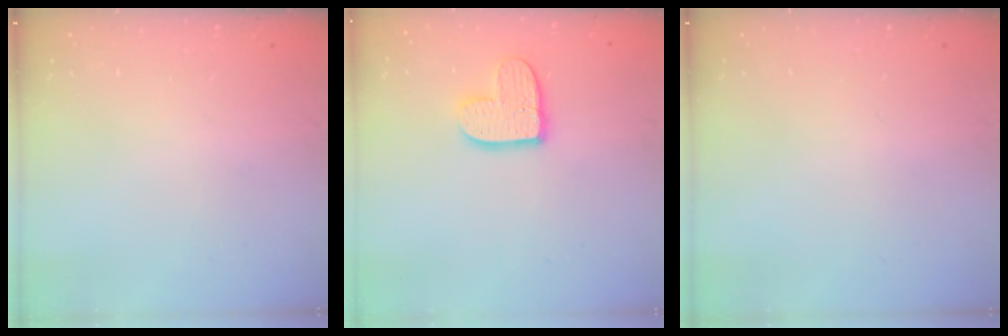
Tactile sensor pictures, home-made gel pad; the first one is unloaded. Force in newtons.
{"total": 11.0, "press": 10.9, "slide": 0.9}
{"total": 0.0}